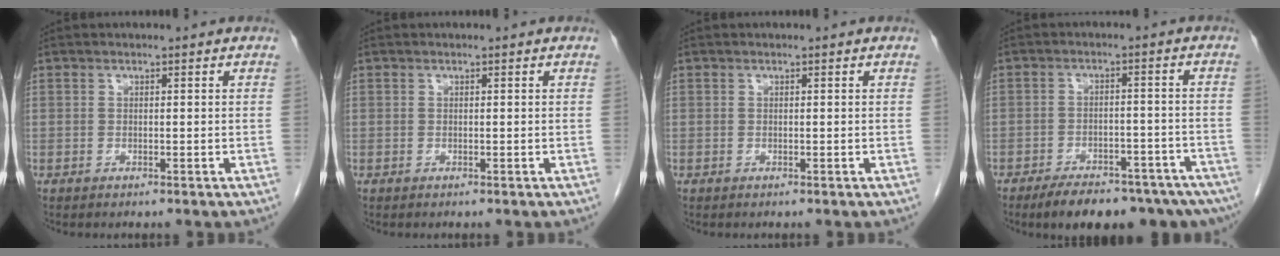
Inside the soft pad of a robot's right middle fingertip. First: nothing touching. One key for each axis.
{"total": 0.0}
{"total": 0.0}
{"total": 16.6, "fx": -12.7, "fy": 6.2, "fz": 8.7, "tx": -0.093, "ty": 0.014, "tz": -0.162}